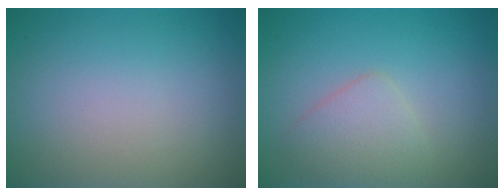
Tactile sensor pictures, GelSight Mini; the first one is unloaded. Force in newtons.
{"total": 2.8, "press": 2.8, "slide": 0.0}